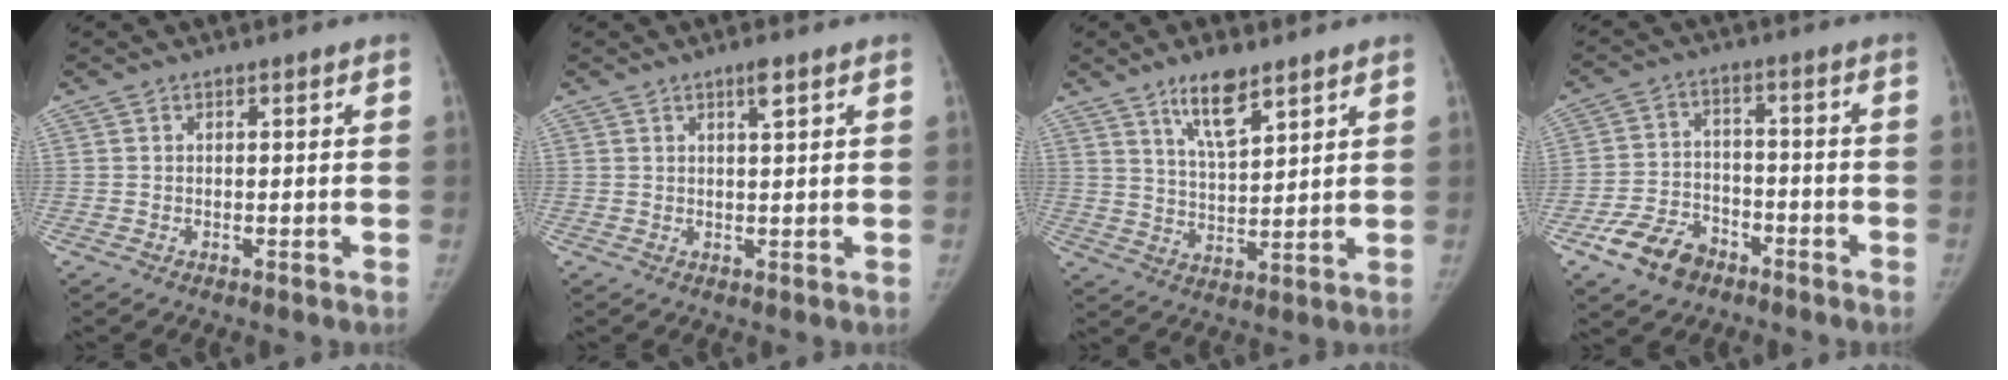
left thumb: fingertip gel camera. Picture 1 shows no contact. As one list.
[{"total": 2.3, "force": [1.3, 0.3, 1.9], "torque": [-0.033, -0.006, 0.022]}, {"total": 8.7, "force": [5.7, 2.7, 6.0], "torque": [-0.093, -0.038, 0.106]}, {"total": 9.2, "force": [-5.7, 6.0, 4.1], "torque": [-0.062, 0.030, -0.102]}]